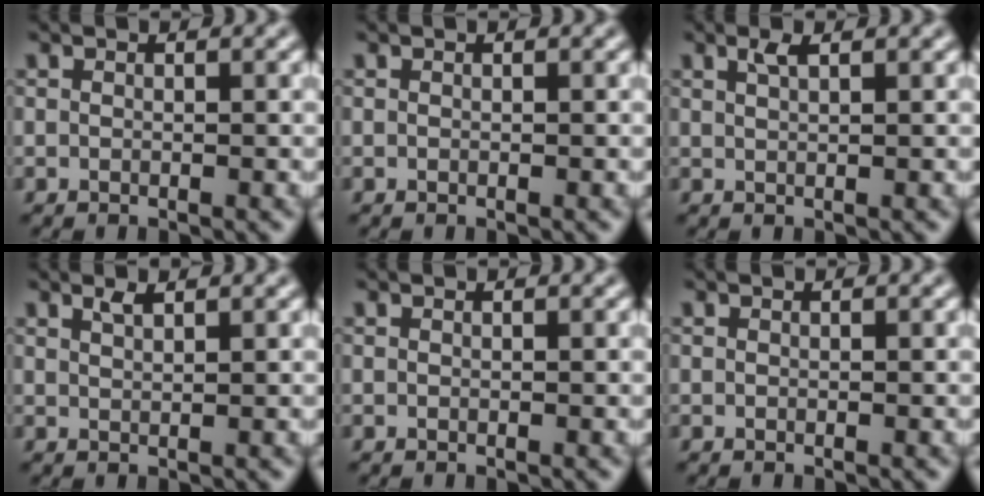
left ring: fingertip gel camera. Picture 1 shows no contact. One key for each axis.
{"total": 0.0}
{"total": 1.2, "fx": 0.9, "fy": 0.3, "fz": 0.8, "tx": -0.012, "ty": 0.003, "tz": 0.013}
{"total": 1.1, "fx": 0.9, "fy": 0.2, "fz": 0.5, "tx": -0.007, "ty": 0.001, "tz": 0.016}
{"total": 0.0}
{"total": 0.0}